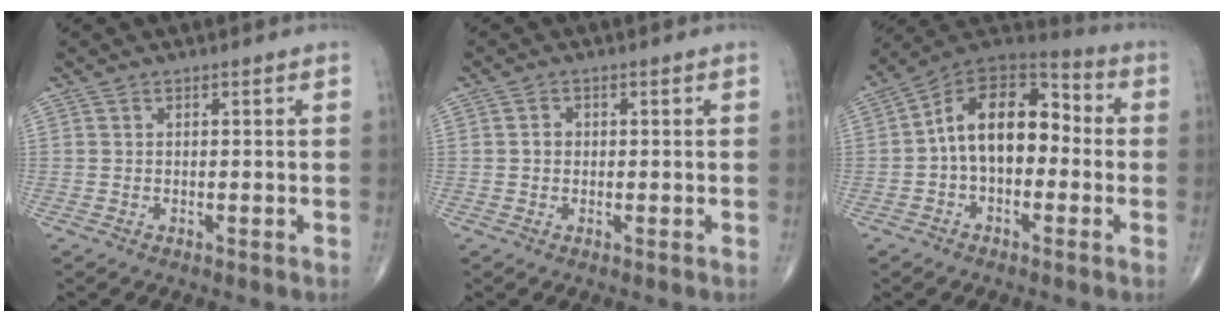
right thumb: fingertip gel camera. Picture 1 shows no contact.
{"total": 1.6, "force": [0.0, 1.4, 0.7], "torque": [-0.006, 0.005, -0.002]}
{"total": 15.2, "force": [-0.6, 9.4, 11.9], "torque": [-0.160, 0.049, -0.025]}